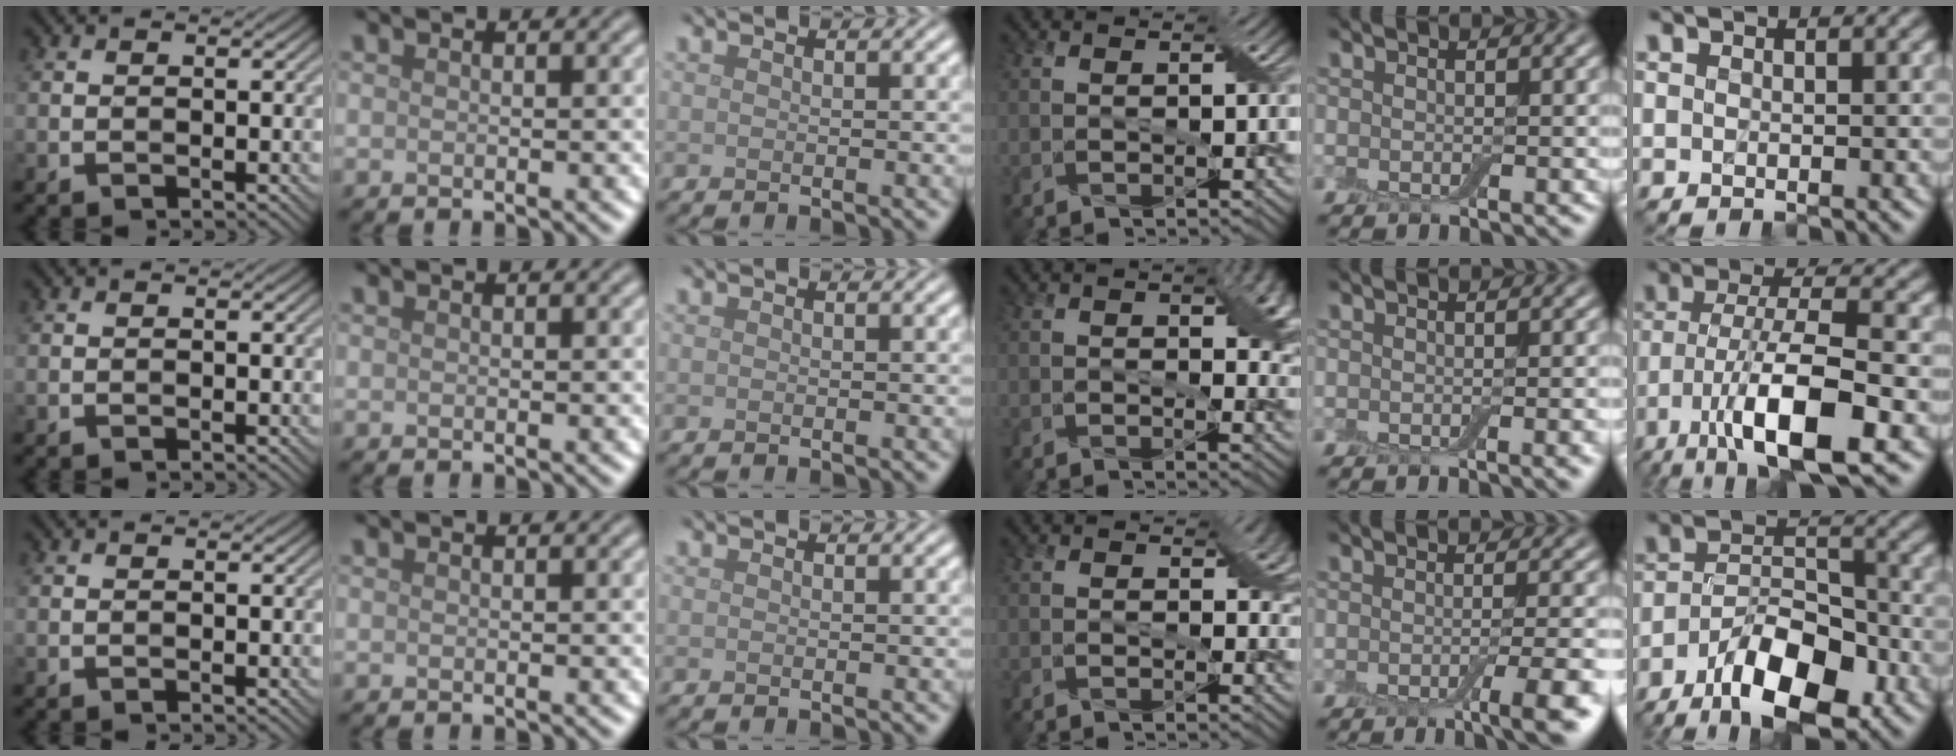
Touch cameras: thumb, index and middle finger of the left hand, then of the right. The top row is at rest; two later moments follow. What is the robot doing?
{"motion": "wrap", "object": "cling film"}